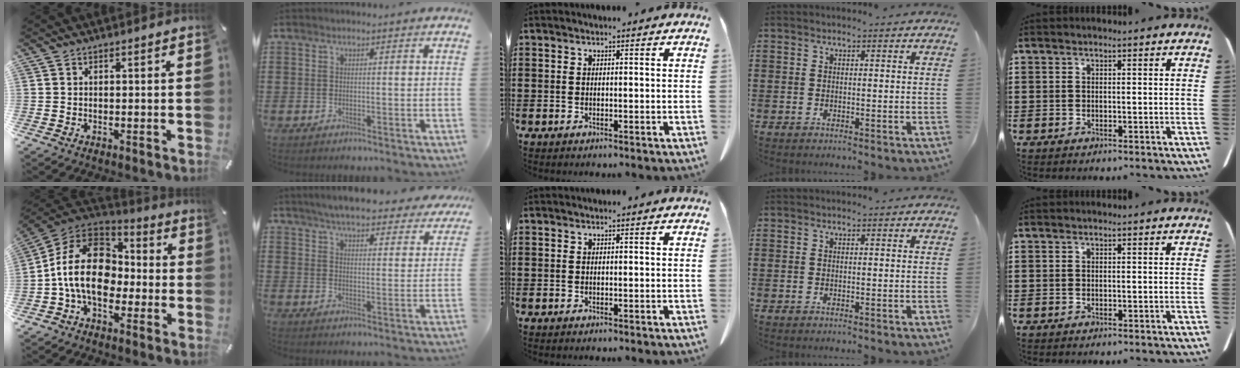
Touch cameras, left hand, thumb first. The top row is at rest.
{"thumb": {"total": 17.6, "force": [-2.7, 12.7, 11.9], "torque": [-0.246, 0.032, -0.050]}, "index": {"total": 5.9, "force": [5.7, 0.0, 1.7], "torque": [-0.057, -0.028, 0.100]}}